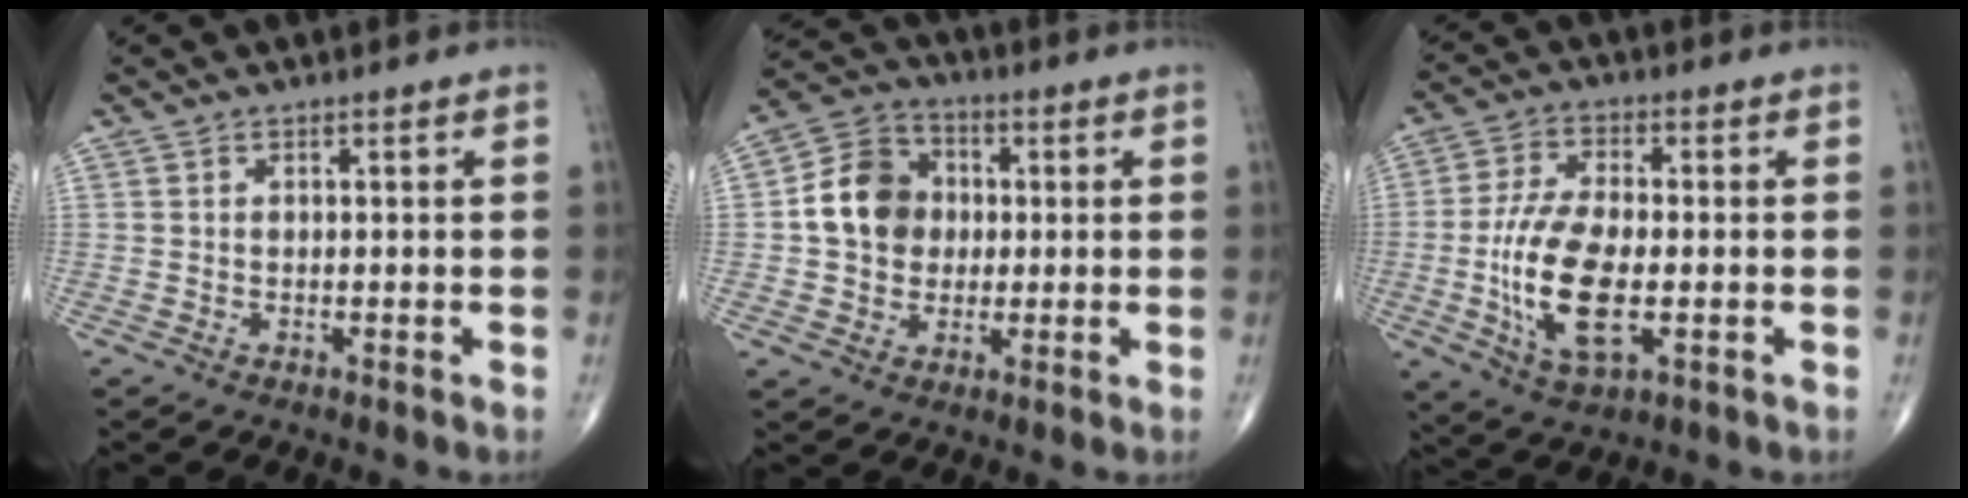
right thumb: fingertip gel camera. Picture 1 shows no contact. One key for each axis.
{"total": 11.0, "fx": 0.5, "fy": 9.3, "fz": 5.9, "tx": -0.081, "ty": 0.021, "tz": -0.001}
{"total": 13.7, "fx": -2.4, "fy": 6.1, "fz": 12.1, "tx": -0.242, "ty": -0.001, "tz": -0.040}